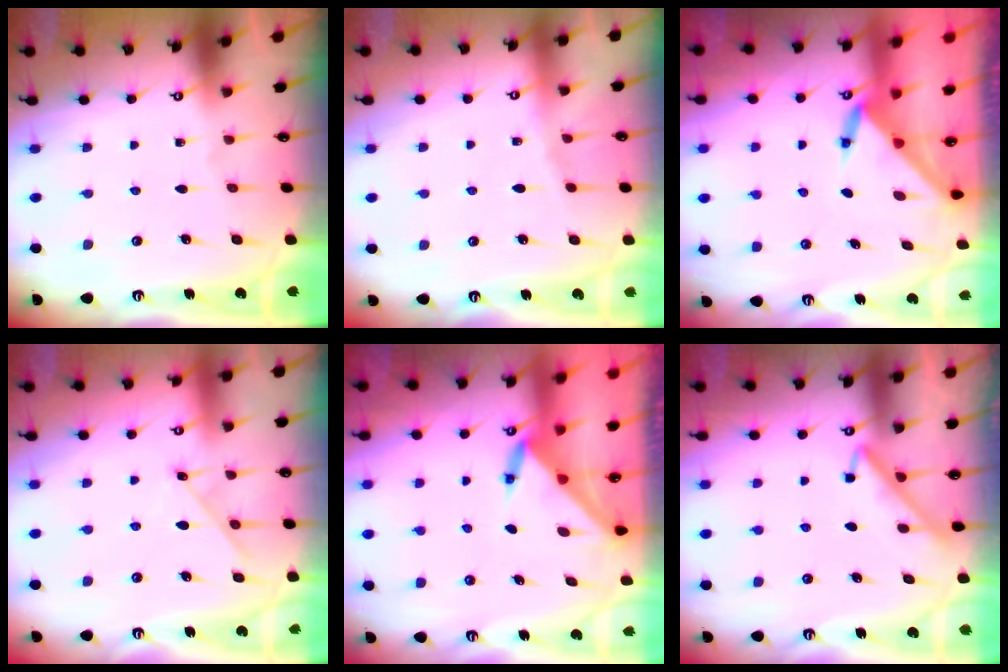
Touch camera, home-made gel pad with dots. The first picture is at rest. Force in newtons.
{"total": 4.1, "press": 4.1, "slide": 0.6}
{"total": 3.6, "press": 3.5, "slide": 0.3}
{"total": 6.4, "press": 6.4, "slide": 0.7}
{"total": 3.5, "press": 3.4, "slide": 0.3}
{"total": 4.0, "press": 3.9, "slide": 0.5}